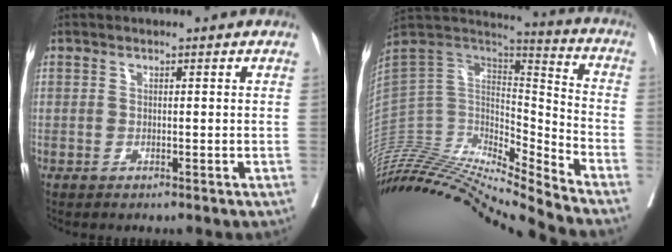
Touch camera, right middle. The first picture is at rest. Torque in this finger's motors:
{"motor_torque": [-0.19, -0.69, 0.35, 0.21]}